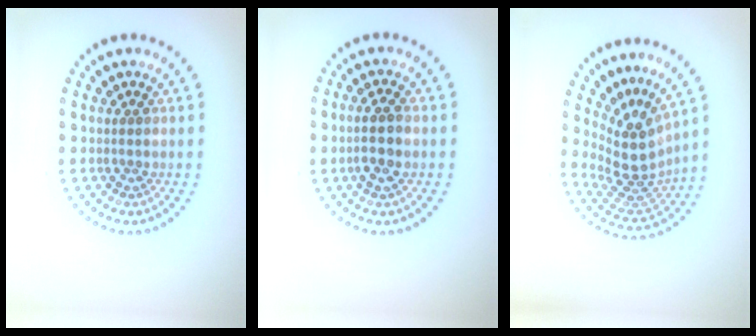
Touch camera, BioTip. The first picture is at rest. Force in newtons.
{"total": 2.7, "press": 2.7, "slide": 0.6}
{"total": 4.7, "press": 3.5, "slide": 3.2}